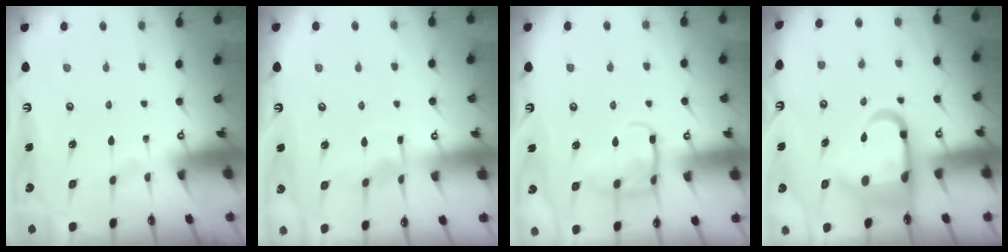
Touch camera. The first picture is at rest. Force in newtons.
{"total": 4.8, "press": 4.8, "slide": 0.5}
{"total": 12.2, "press": 12.2, "slide": 0.9}
{"total": 14.2, "press": 13.8, "slide": 3.2}